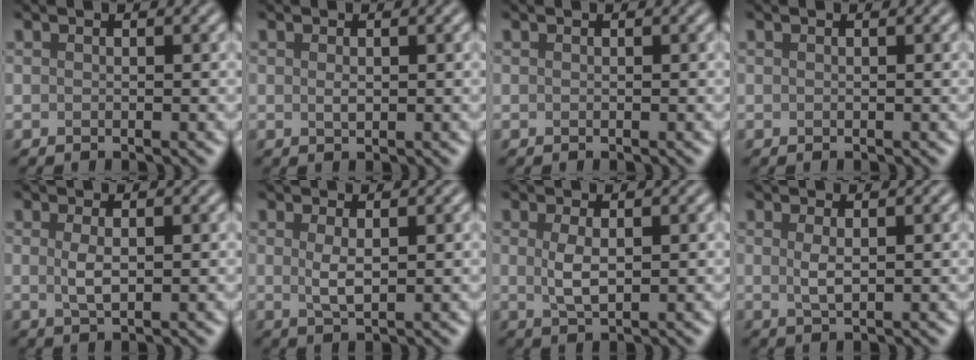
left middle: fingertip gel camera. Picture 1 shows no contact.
{"total": 0.7, "force": [0.0, 0.3, 0.6], "torque": [-0.017, -0.002, 0.001]}
{"total": 0.0}
{"total": 0.0}
{"total": 1.7, "force": [0.2, 0.6, 1.6], "torque": [-0.040, -0.001, 0.005]}
{"total": 1.8, "force": [0.3, 0.5, 1.7], "torque": [-0.040, -0.003, 0.008]}
{"total": 2.2, "force": [0.3, 0.8, 2.0], "torque": [-0.051, -0.002, 0.007]}
{"total": 1.4, "force": [0.3, 0.4, 1.3], "torque": [-0.033, -0.003, 0.008]}